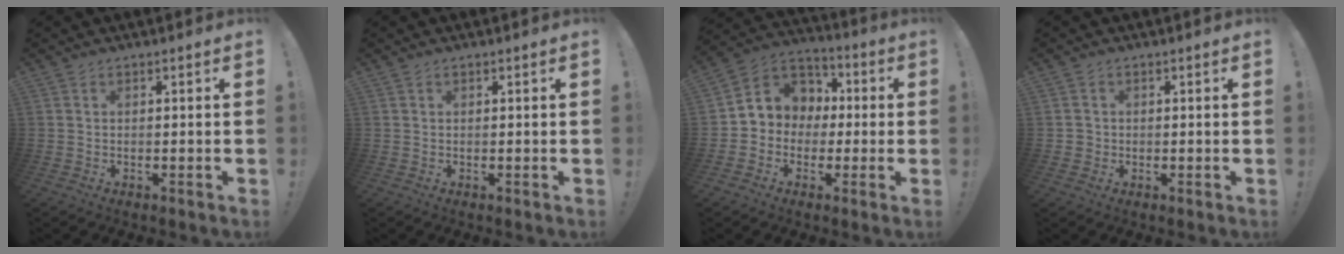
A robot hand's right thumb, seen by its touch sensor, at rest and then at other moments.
{"total": 0.0}
{"total": 8.5, "force": [-0.7, 8.2, 2.0], "torque": [-0.023, 0.009, -0.003]}
{"total": 2.2, "force": [0.4, 2.1, 0.3], "torque": [-0.008, 0.003, 0.009]}